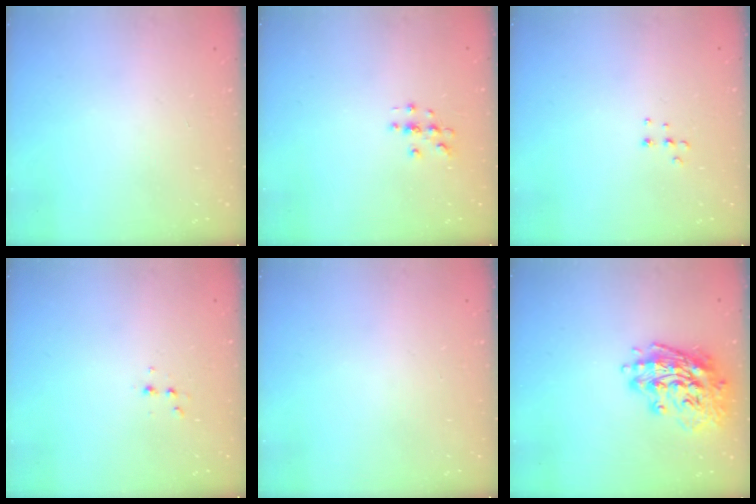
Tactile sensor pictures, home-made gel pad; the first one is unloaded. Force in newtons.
{"total": 2.9, "press": 2.9, "slide": 0.3}
{"total": 4.4, "press": 4.4, "slide": 0.5}
{"total": 2.6, "press": 2.5, "slide": 0.8}
{"total": 0.0}
{"total": 16.2, "press": 16.0, "slide": 2.6}